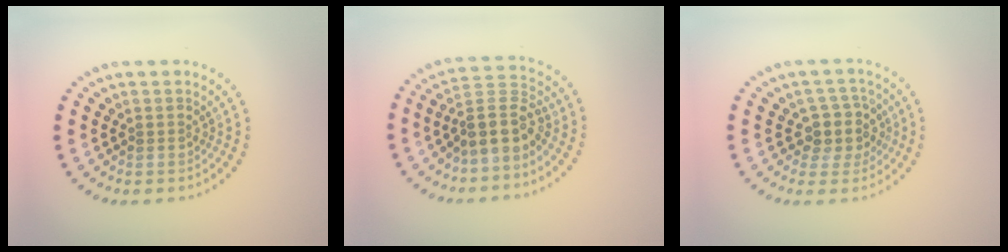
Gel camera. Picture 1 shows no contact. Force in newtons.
{"total": 4.1, "press": 3.5, "slide": 2.1}
{"total": 3.0, "press": 2.5, "slide": 1.6}